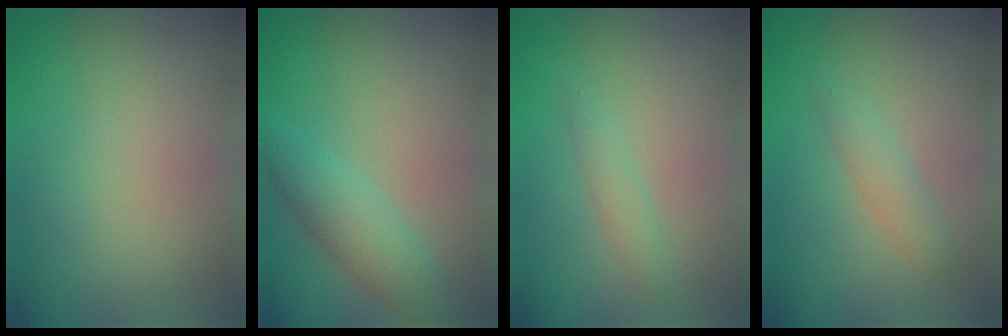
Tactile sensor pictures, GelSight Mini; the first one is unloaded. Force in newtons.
{"total": 3.3, "press": 3.3, "slide": 0.1}
{"total": 1.3, "press": 1.3, "slide": 0.0}
{"total": 1.8, "press": 1.8, "slide": 0.0}